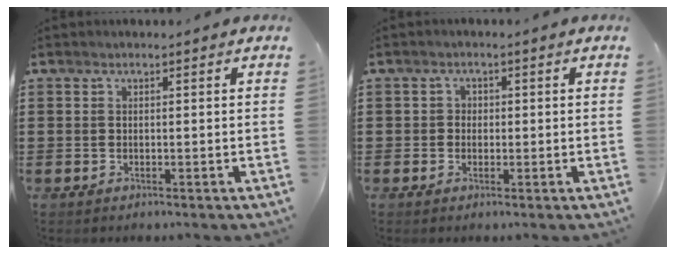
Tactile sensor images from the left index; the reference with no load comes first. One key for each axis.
{"total": 1.4, "fx": 0.0, "fy": 1.4, "fz": 0.3, "tx": -0.011, "ty": 0.005, "tz": -0.002}